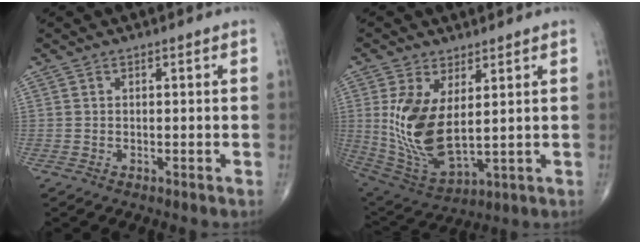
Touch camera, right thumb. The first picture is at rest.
{"total": 14.3, "force": [2.4, 7.1, 12.2], "torque": [-0.241, -0.023, 0.068]}